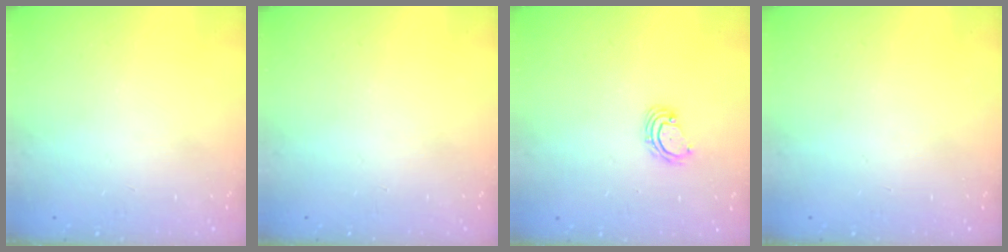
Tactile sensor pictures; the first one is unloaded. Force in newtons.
{"total": 0.0}
{"total": 4.2, "press": 4.2, "slide": 0.5}
{"total": 0.0}